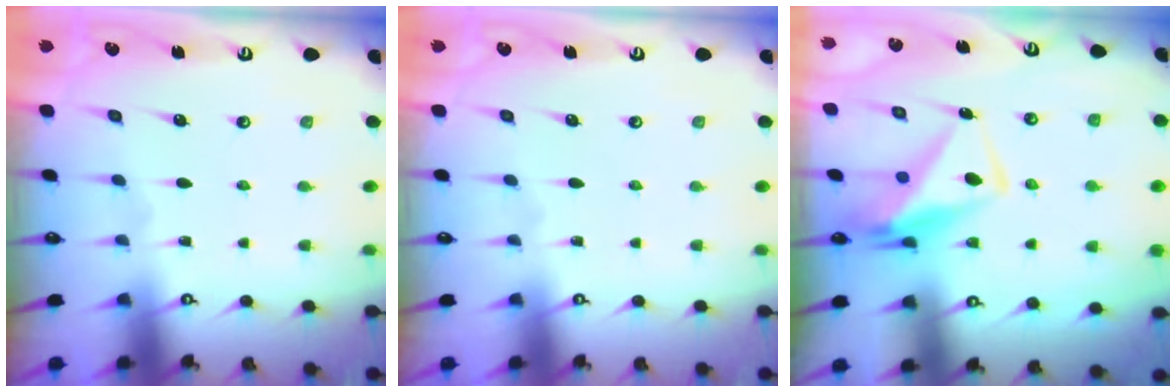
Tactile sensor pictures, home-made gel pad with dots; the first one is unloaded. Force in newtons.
{"total": 0.0}
{"total": 10.1, "press": 9.9, "slide": 1.9}